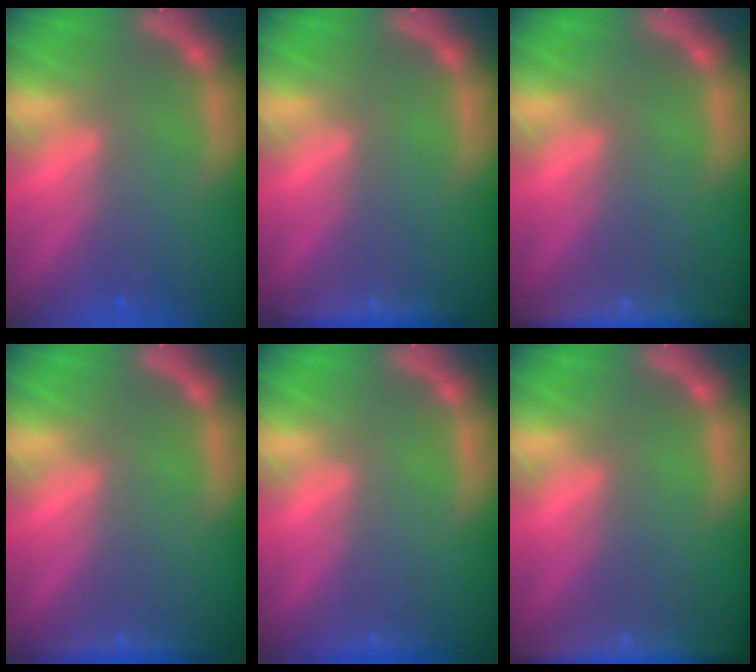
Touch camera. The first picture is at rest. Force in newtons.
{"total": 2.4}
{"total": 5.5}
{"total": 1.9}
{"total": 0.9}
{"total": 5.5}